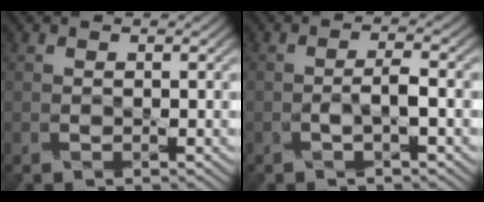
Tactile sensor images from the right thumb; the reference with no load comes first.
{"total": 1.9, "force": [-1.0, 0.0, 1.6], "torque": [-0.031, 0.009, -0.020]}